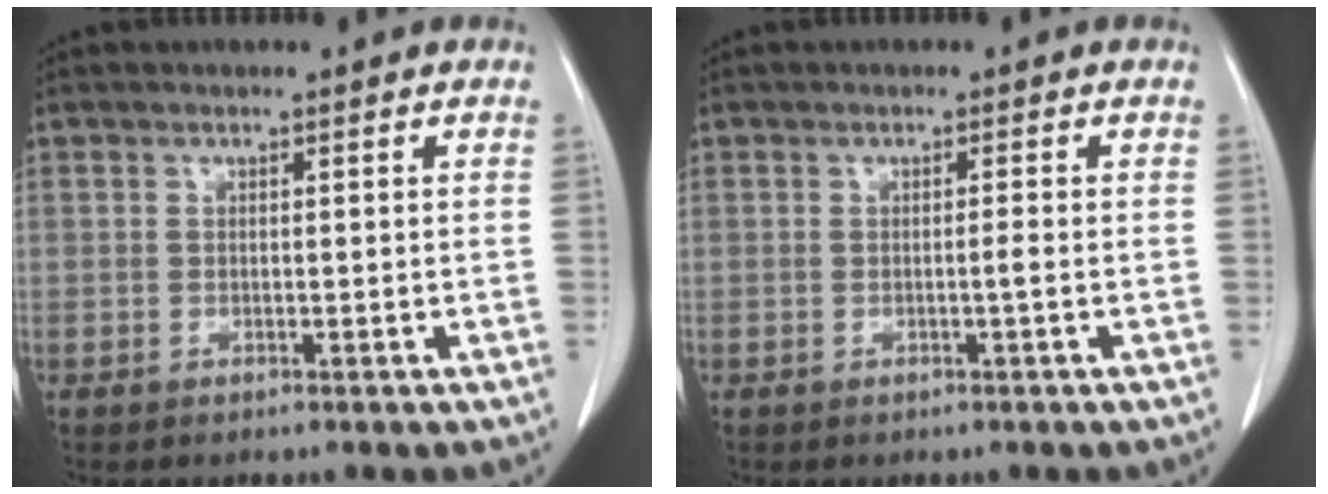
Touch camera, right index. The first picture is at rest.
{"total": 1.0, "force": [-0.3, -0.2, 0.9], "torque": [-0.014, -0.001, -0.005]}